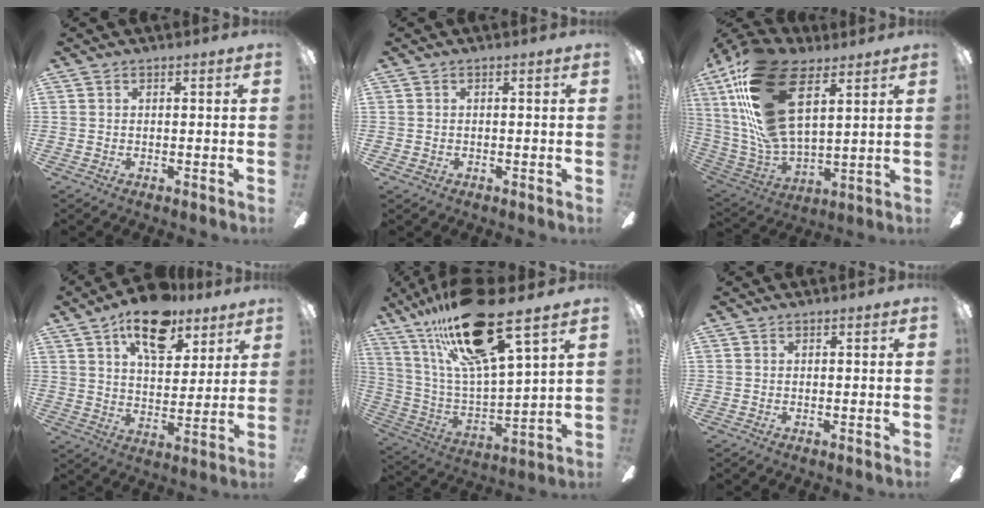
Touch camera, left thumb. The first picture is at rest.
{"total": 0.7, "force": [-0.3, 0.6, 0.3], "torque": [-0.005, 0.003, -0.007]}
{"total": 25.1, "force": [11.9, 11.8, 18.7], "torque": [-0.386, -0.045, 0.216]}
{"total": 15.5, "force": [10.3, 7.4, 8.9], "torque": [-0.134, -0.045, 0.176]}
{"total": 14.9, "force": [10.1, 4.3, 10.1], "torque": [-0.183, -0.034, 0.170]}
{"total": 0.0}